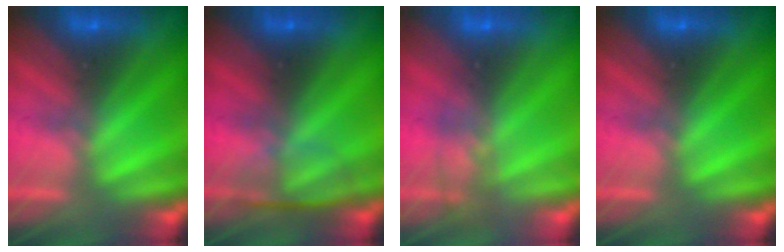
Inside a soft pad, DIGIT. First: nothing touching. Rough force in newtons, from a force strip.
{"total": 2.4}
{"total": 1.4}
{"total": 0.0}